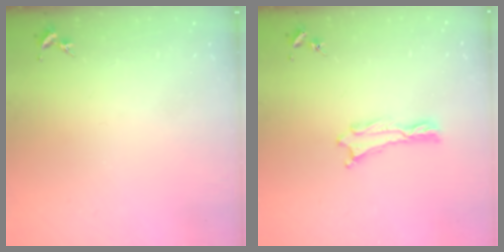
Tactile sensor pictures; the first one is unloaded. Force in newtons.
{"total": 0.0}